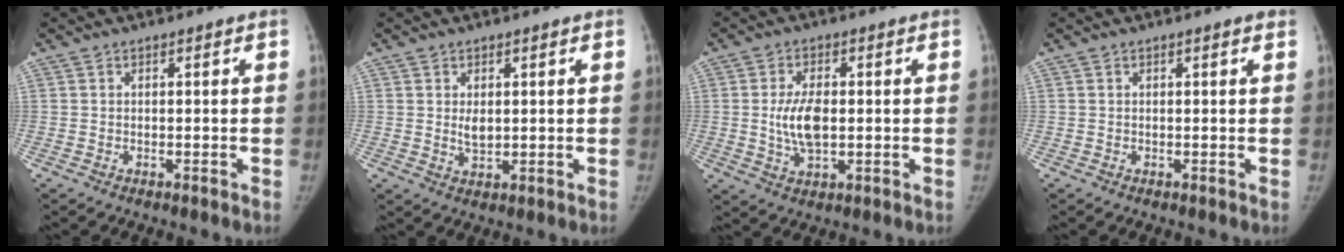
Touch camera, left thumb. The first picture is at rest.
{"total": 3.0, "force": [0.5, 1.9, 2.2], "torque": [-0.024, -0.008, 0.013]}
{"total": 7.4, "force": [0.0, 4.0, 6.2], "torque": [-0.111, -0.001, 0.001]}
{"total": 0.6, "force": [0.4, 0.1, 0.5], "torque": [-0.004, 0.001, 0.002]}